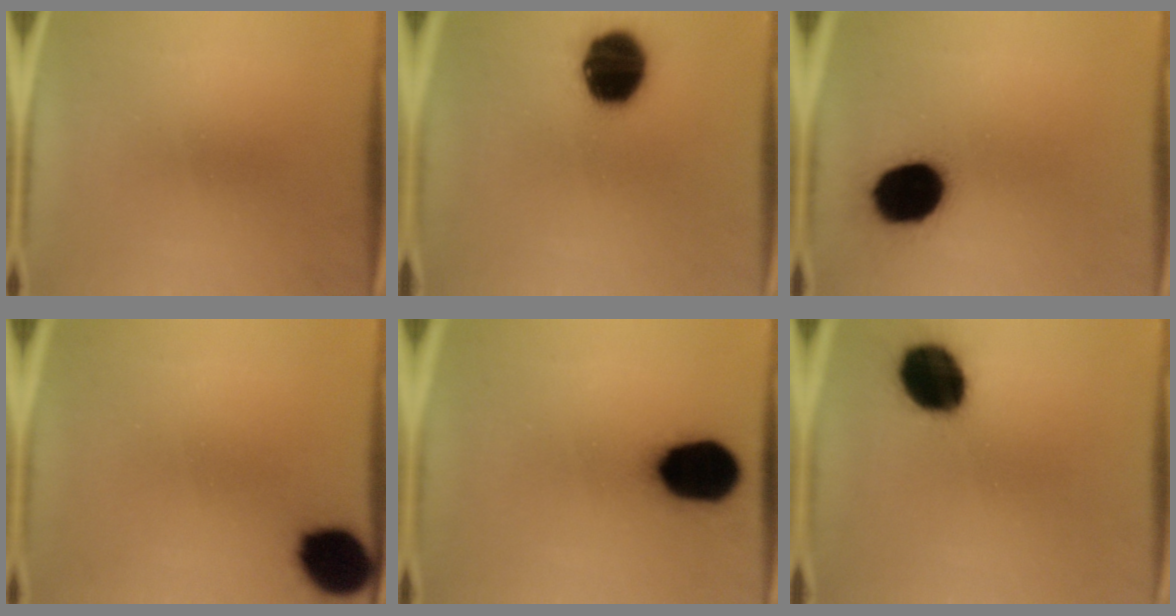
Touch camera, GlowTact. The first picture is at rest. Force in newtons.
{"total": 17.7}
{"total": 16.8}
{"total": 14.7}
{"total": 18.7}
{"total": 15.5}